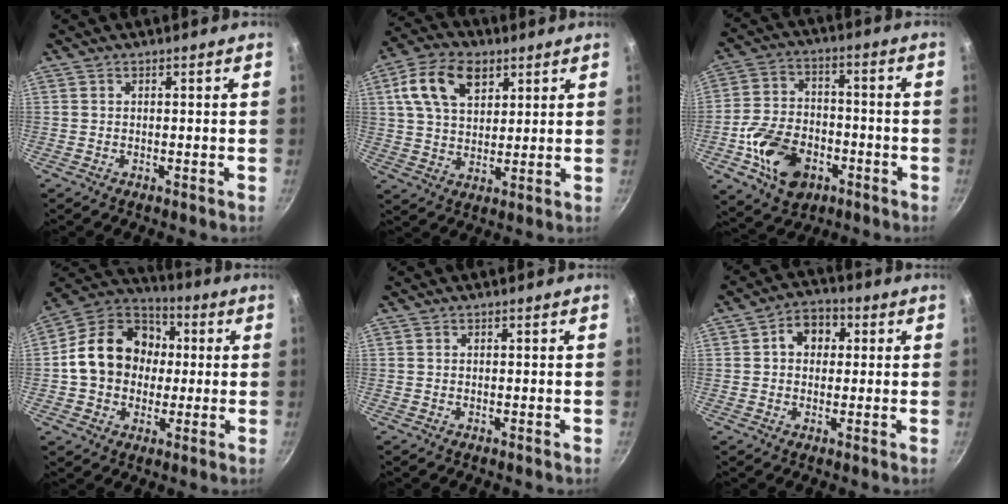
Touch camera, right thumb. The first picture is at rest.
{"total": 12.7, "force": [5.2, 8.0, 8.3], "torque": [-0.132, -0.004, 0.087]}
{"total": 14.7, "force": [-5.5, 10.3, 9.0], "torque": [-0.139, 0.039, -0.092]}
{"total": 17.6, "force": [1.1, 14.4, 10.1], "torque": [-0.139, 0.034, 0.006]}
{"total": 0.0}
{"total": 6.8, "force": [1.4, 5.3, 3.9], "torque": [-0.024, 0.009, 0.011]}